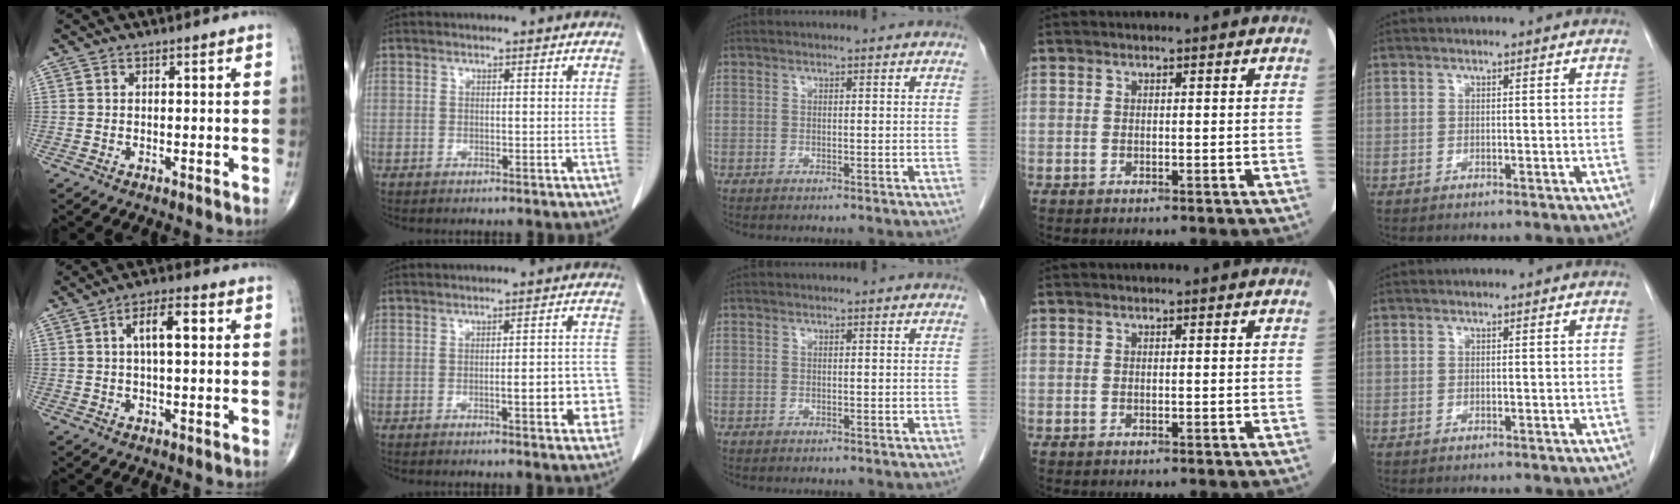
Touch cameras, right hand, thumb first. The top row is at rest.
{"thumb": {"total": 6.9, "force": [1.5, 2.6, 6.2], "torque": [-0.099, 0.011, 0.021]}, "index": {"total": 7.3, "force": [-2.1, 1.8, 6.7], "torque": [-0.074, 0.018, -0.024]}}